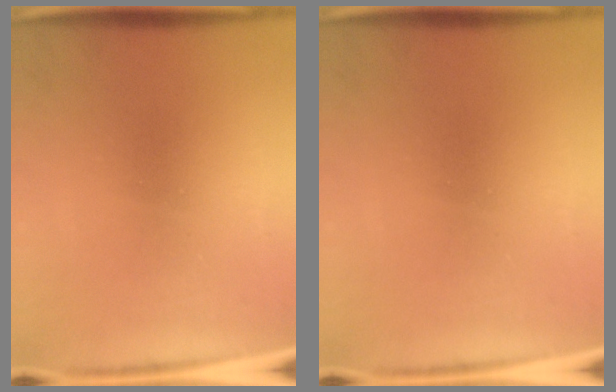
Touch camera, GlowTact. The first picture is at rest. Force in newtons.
{"total": 0.0}